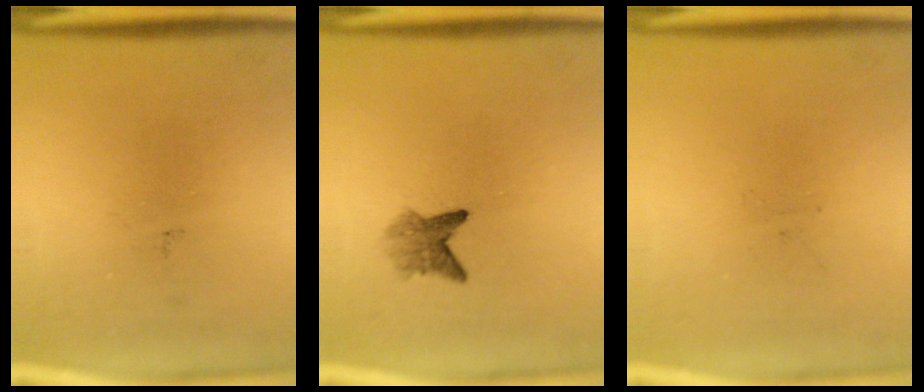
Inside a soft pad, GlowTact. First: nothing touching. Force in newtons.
{"total": 2.6}
{"total": 0.0}